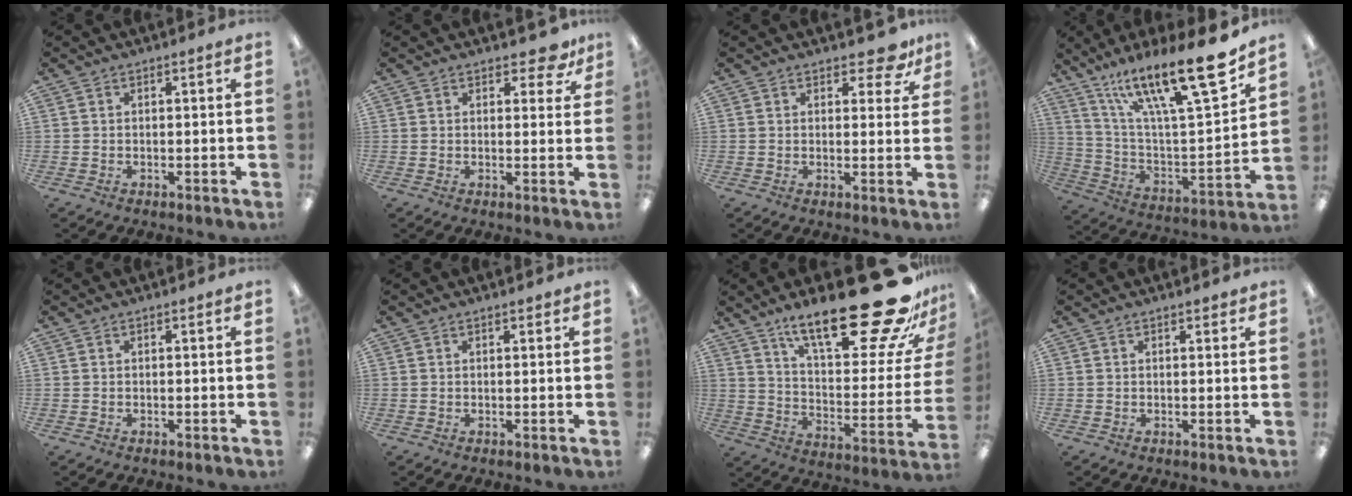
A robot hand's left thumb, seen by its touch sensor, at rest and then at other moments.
{"total": 4.7, "force": [3.2, 2.3, 2.5], "torque": [-0.023, -0.012, 0.054]}
{"total": 5.3, "force": [3.8, 2.5, 2.7], "torque": [-0.022, -0.020, 0.063]}
{"total": 22.6, "force": [16.3, 5.0, 14.8], "torque": [-0.239, -0.114, 0.267]}
{"total": 0.0}
{"total": 0.7, "force": [0.6, 0.3, 0.3], "torque": [0.002, -0.002, 0.009]}
{"total": 31.2, "force": [20.6, 8.8, 21.7], "torque": [-0.300, -0.143, 0.335]}
{"total": 1.0, "force": [0.8, 0.4, 0.4], "torque": [-0.001, -0.003, 0.013]}